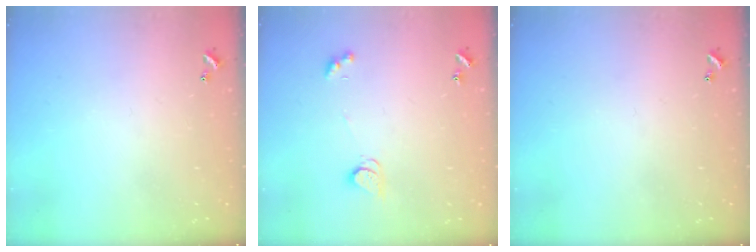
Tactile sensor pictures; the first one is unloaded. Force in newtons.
{"total": 2.5, "press": 2.4, "slide": 0.3}
{"total": 0.0}